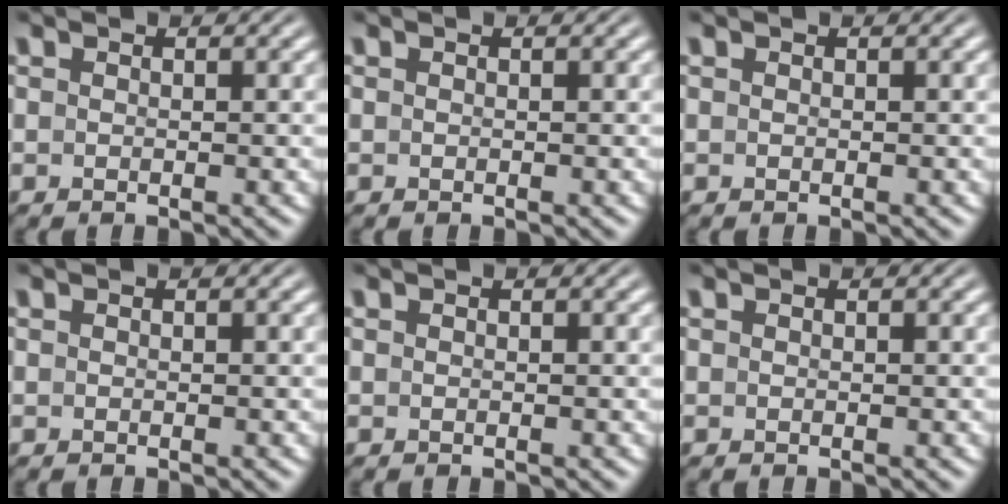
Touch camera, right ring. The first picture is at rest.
{"total": 0.0}
{"total": 0.0}
{"total": 0.0}
{"total": 0.0}
{"total": 0.0}